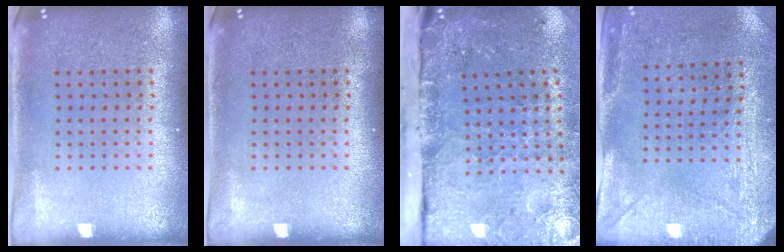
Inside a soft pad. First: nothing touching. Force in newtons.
{"total": 0.0}
{"total": 4.9, "press": 3.7, "slide": 3.3}
{"total": 3.0, "press": 2.4, "slide": 1.9}